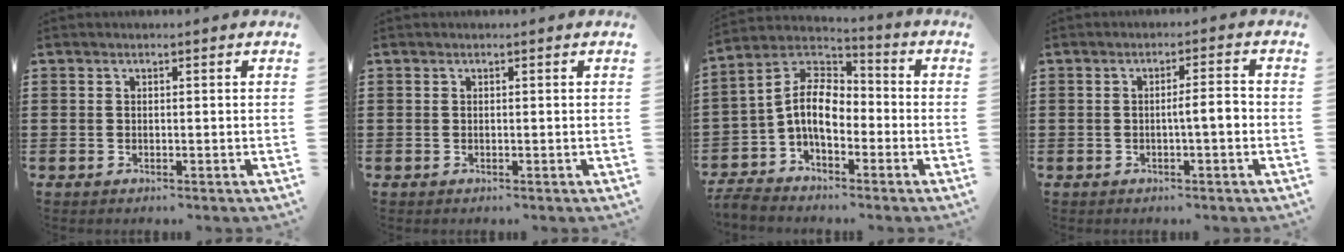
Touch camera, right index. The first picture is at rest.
{"total": 0.0}
{"total": 8.8, "force": [-1.8, 4.5, 7.4], "torque": [-0.182, -0.015, -0.047]}
{"total": 3.2, "force": [-0.6, 0.4, 3.2], "torque": [-0.056, 0.002, -0.013]}